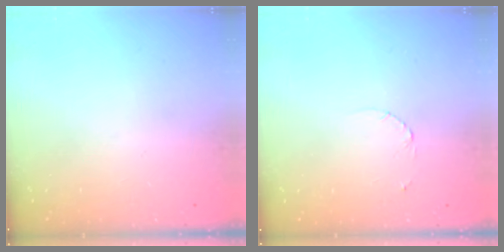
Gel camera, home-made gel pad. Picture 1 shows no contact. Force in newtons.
{"total": 1.6, "press": 1.6, "slide": 0.2}